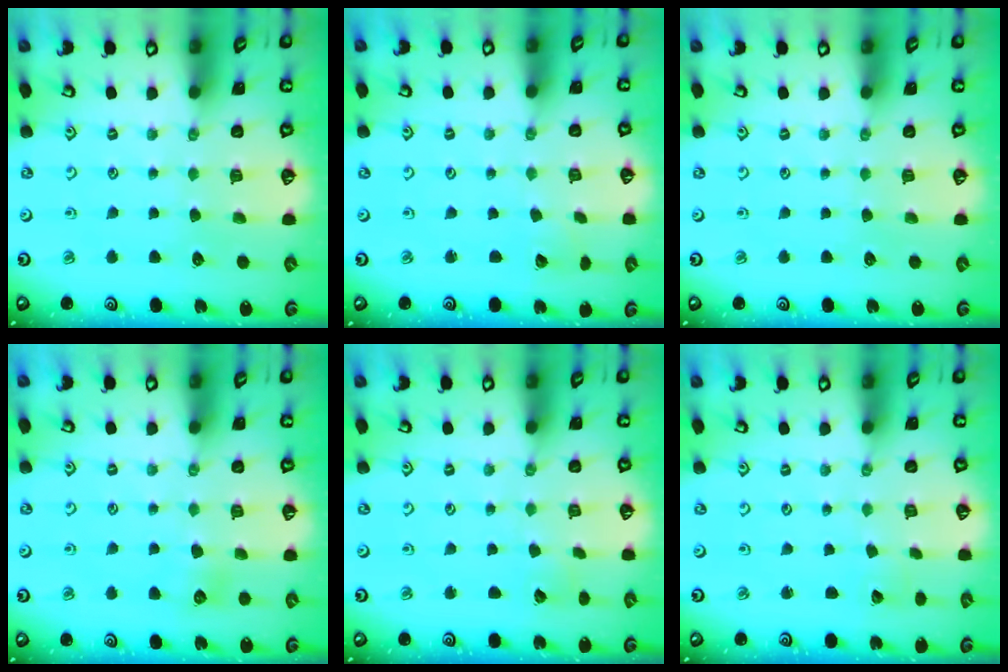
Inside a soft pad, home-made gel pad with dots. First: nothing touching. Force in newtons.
{"total": 1.9, "press": 1.9, "slide": 0.0}
{"total": 0.0}
{"total": 5.7, "press": 5.6, "slide": 0.8}
{"total": 2.7, "press": 2.7, "slide": 0.3}
{"total": 1.5, "press": 1.5, "slide": 0.0}